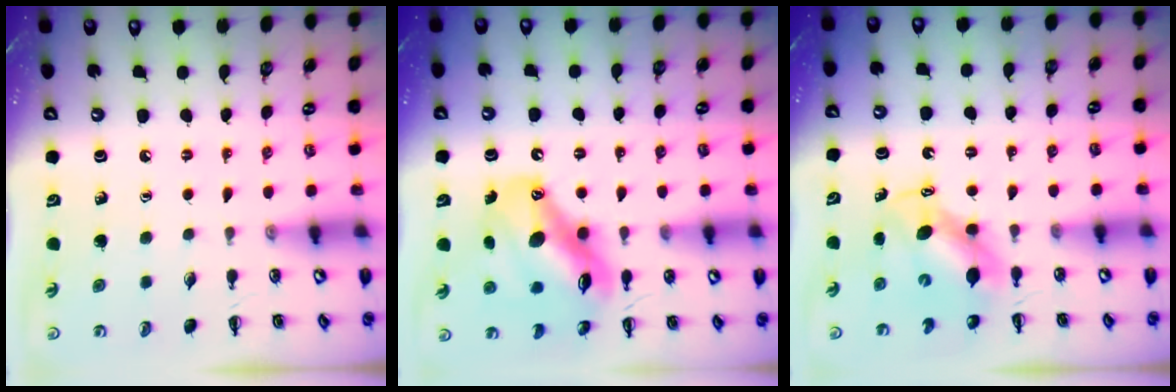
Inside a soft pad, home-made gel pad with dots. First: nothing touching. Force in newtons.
{"total": 14.6, "press": 14.1, "slide": 3.7}
{"total": 6.4, "press": 6.4, "slide": 0.8}